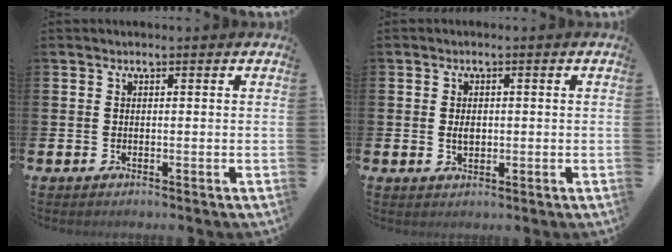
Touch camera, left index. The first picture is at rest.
{"total": 1.7, "force": [0.2, 1.2, 1.2], "torque": [-0.015, 0.003, 0.000]}